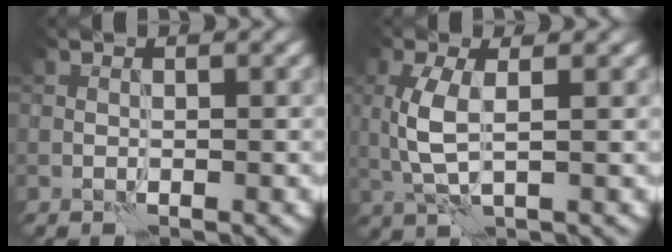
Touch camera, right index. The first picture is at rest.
{"total": 3.7, "force": [0.4, 1.3, 3.4], "torque": [-0.087, 0.001, 0.008]}